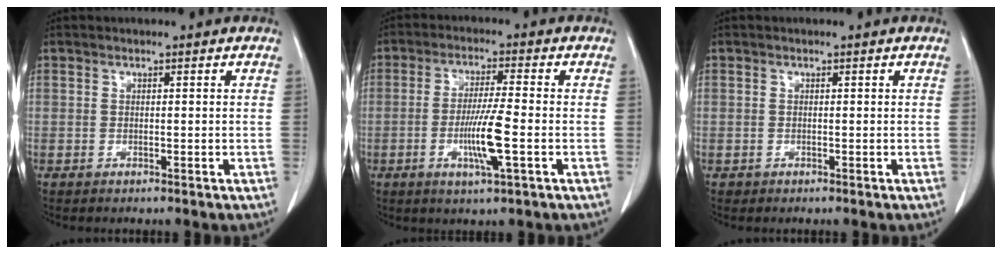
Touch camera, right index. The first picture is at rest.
{"total": 7.4, "force": [-1.9, 0.0, 7.2], "torque": [-0.132, -0.008, -0.033]}
{"total": 0.6, "force": [-0.2, 0.5, 0.0], "torque": [0.001, 0.005, -0.006]}